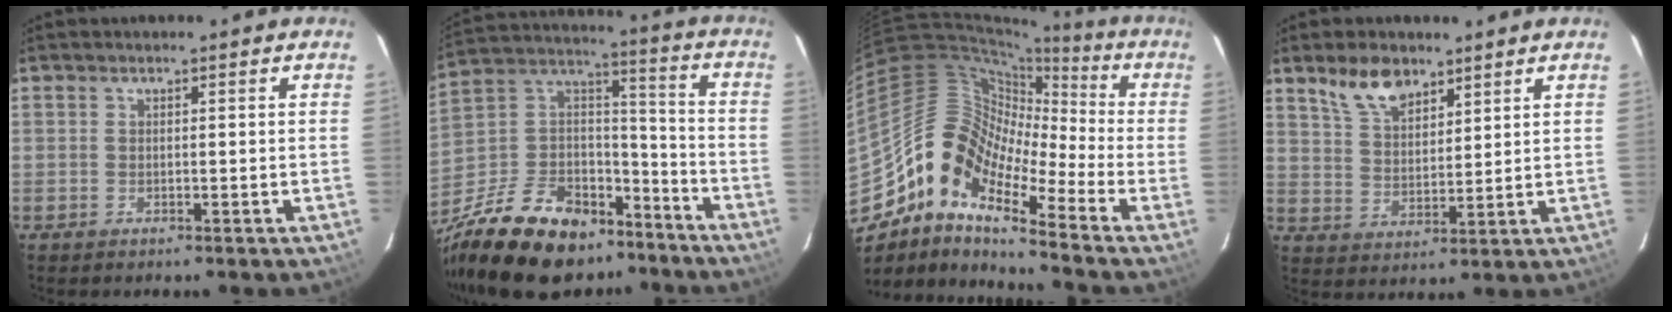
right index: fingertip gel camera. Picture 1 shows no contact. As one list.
[{"total": 27.7, "force": [-18.8, 14.4, 14.5], "torque": [-0.323, 0.016, -0.298]}, {"total": 13.5, "force": [-8.5, 5.6, 9.0], "torque": [-0.140, 0.012, -0.184]}, {"total": 8.0, "force": [5.7, 3.8, 4.1], "torque": [-0.076, 0.014, 0.113]}]